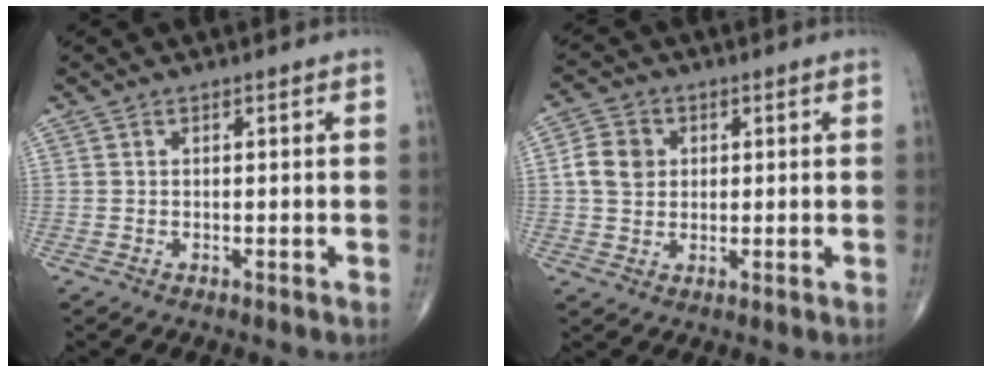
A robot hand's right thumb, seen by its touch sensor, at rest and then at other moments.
{"total": 6.1, "force": [1.0, 5.1, 3.2], "torque": [-0.047, 0.003, 0.013]}